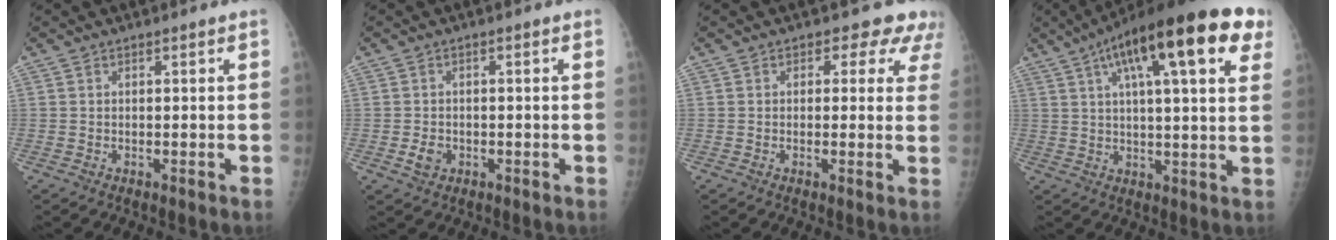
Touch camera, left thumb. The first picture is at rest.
{"total": 2.5, "force": [-0.9, 2.0, 1.3], "torque": [-0.016, 0.002, -0.011]}
{"total": 5.7, "force": [3.9, 3.7, 1.8], "torque": [0.022, -0.012, 0.025]}
{"total": 23.0, "force": [10.6, 5.9, 19.5], "torque": [-0.288, 0.013, 0.154]}